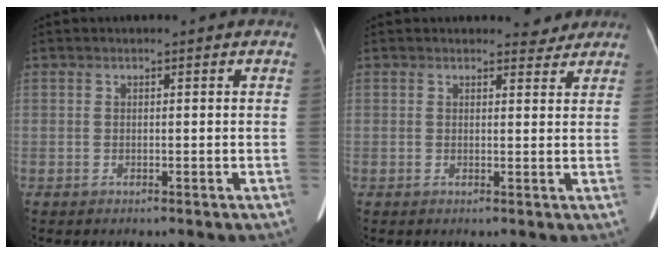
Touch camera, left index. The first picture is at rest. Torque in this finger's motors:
{"motor_torque": [-0.02, -0.20, 0.00, 0.02]}